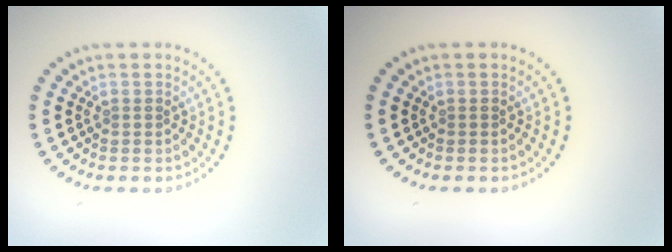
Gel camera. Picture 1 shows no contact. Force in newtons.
{"total": 0.0}